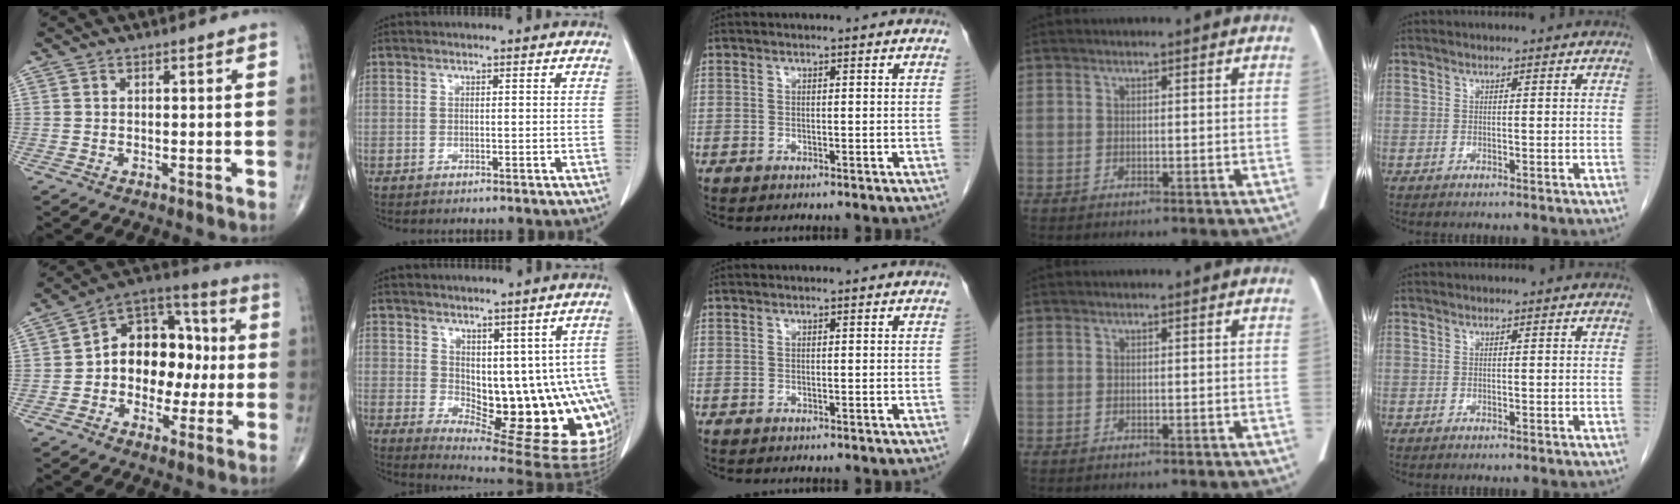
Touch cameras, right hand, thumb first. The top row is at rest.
{"thumb": {"total": 15.3, "force": [-0.6, 11.0, 10.6], "torque": [-0.112, 0.044, -0.019]}, "index": {"total": 15.2, "force": [-0.1, 7.1, 13.5], "torque": [-0.138, -0.003, 0.015]}}